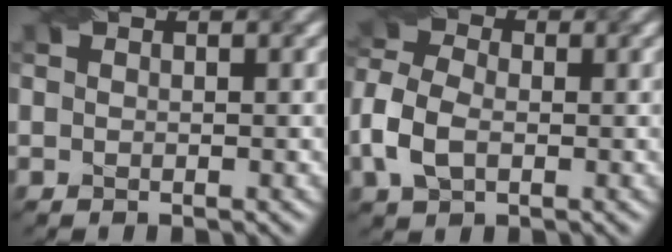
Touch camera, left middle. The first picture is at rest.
{"total": 5.1, "force": [-1.5, 3.4, 3.4], "torque": [-0.086, 0.003, -0.036]}